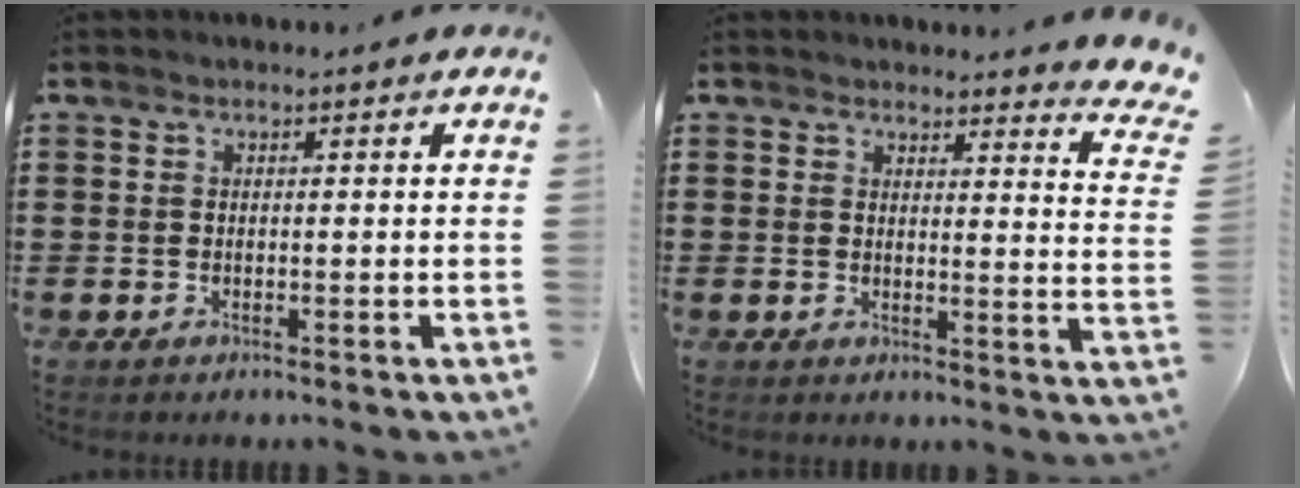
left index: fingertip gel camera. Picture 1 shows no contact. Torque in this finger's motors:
{"motor_torque": [0.65, -0.15, 0.01, -0.01]}